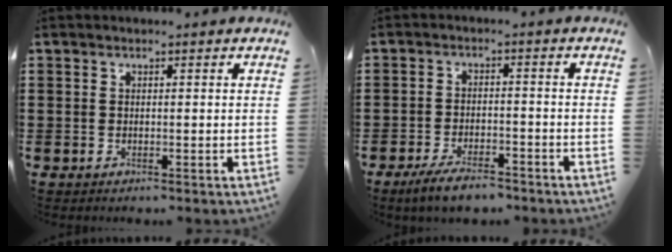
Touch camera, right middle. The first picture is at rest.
{"total": 4.6, "force": [-4.0, 1.0, 2.0], "torque": [-0.046, 0.000, -0.080]}